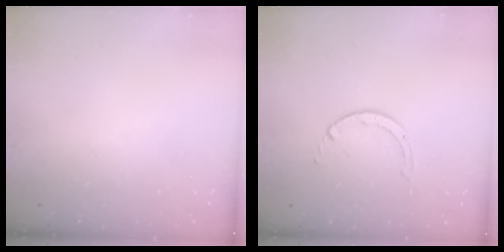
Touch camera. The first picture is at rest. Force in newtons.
{"total": 1.4, "press": 1.4, "slide": 0.1}